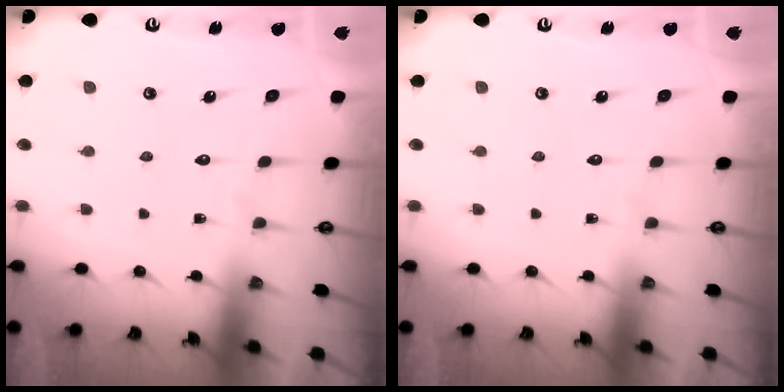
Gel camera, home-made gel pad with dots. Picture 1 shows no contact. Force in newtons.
{"total": 0.0}